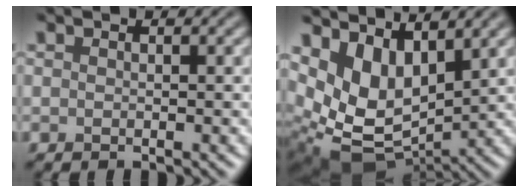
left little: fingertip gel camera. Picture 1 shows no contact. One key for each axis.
{"total": 9.1, "fx": 2.4, "fy": 5.8, "fz": 6.5, "tx": -0.118, "ty": -0.023, "tz": 0.060}